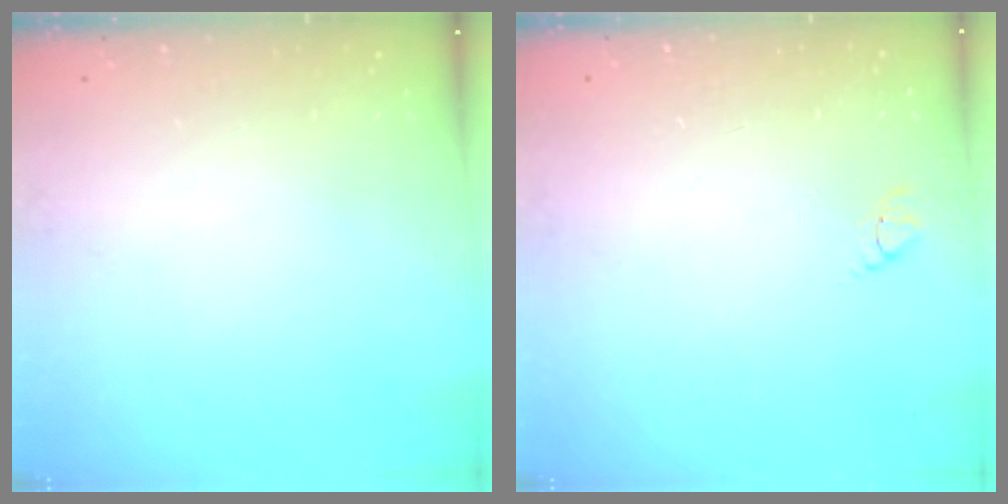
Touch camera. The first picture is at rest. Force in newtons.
{"total": 3.0, "press": 3.0, "slide": 0.3}